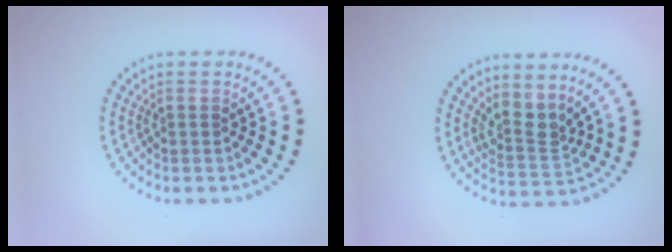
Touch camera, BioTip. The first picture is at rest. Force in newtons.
{"total": 2.8, "press": 2.0, "slide": 1.9}